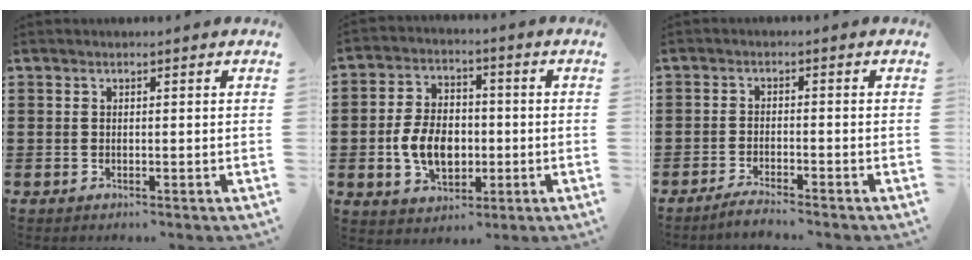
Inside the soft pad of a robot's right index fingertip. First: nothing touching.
{"total": 8.0, "force": [-1.5, 5.4, 5.8], "torque": [-0.119, 0.003, -0.030]}
{"total": 2.4, "force": [-2.3, -0.3, 0.7], "torque": [-0.014, -0.001, -0.043]}